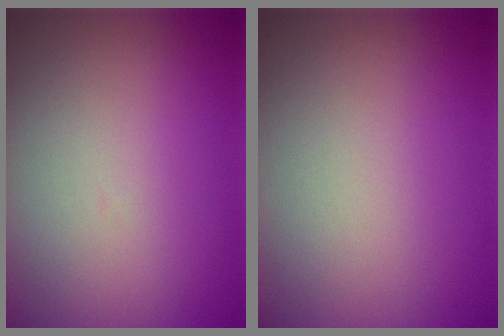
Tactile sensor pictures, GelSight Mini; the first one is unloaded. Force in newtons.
{"total": 0.0}